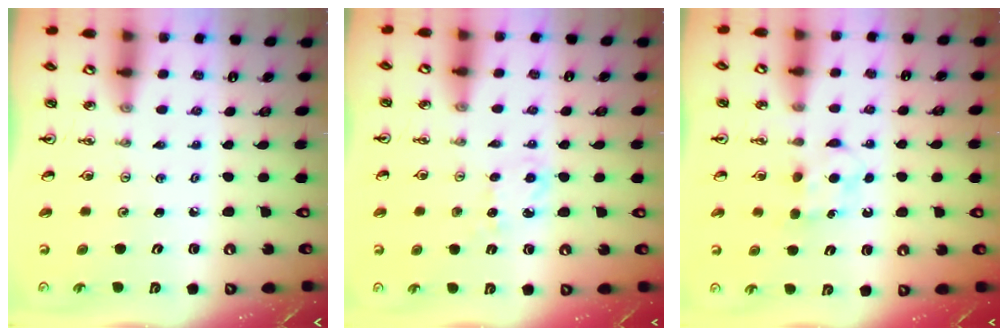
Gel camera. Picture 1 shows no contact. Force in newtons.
{"total": 4.1, "press": 4.0, "slide": 0.6}
{"total": 5.0, "press": 5.0, "slide": 0.6}